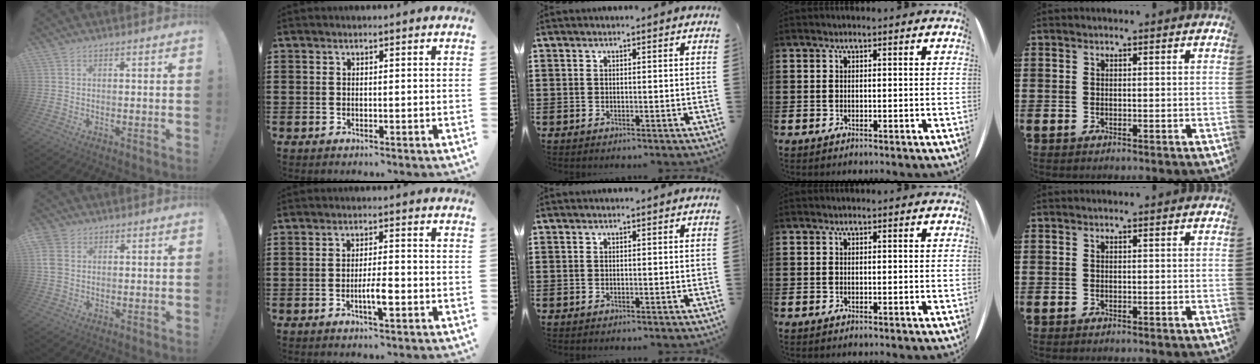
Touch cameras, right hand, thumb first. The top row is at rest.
{"thumb": {"total": 5.4, "force": [1.3, 4.3, 3.0], "torque": [-0.067, 0.002, 0.028]}, "index": {"total": 4.2, "force": [-1.5, 0.8, 3.8], "torque": [-0.071, -0.002, -0.029]}}